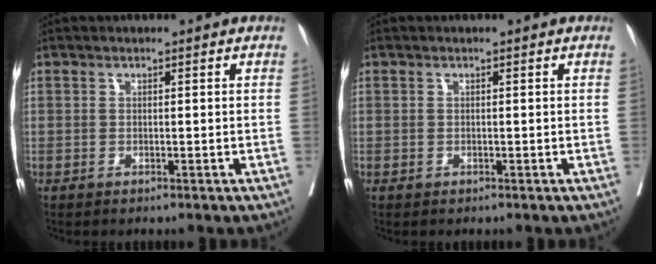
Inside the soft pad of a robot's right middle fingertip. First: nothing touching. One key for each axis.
{"total": 0.0}